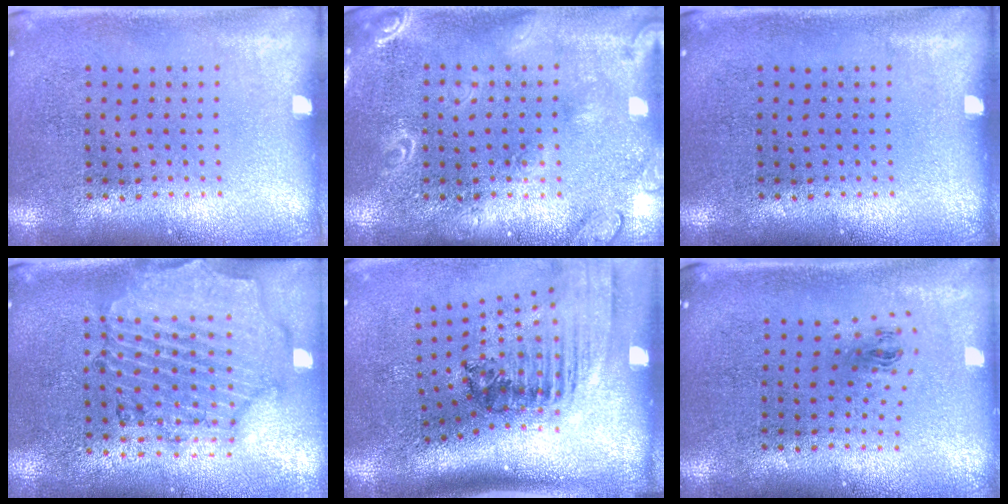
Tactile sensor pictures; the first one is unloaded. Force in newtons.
{"total": 1.8, "press": 1.8, "slide": 0.2}
{"total": 0.0}
{"total": 1.5, "press": 1.5, "slide": 0.3}
{"total": 2.4, "press": 1.7, "slide": 1.7}
{"total": 1.0, "press": 0.4, "slide": 0.9}